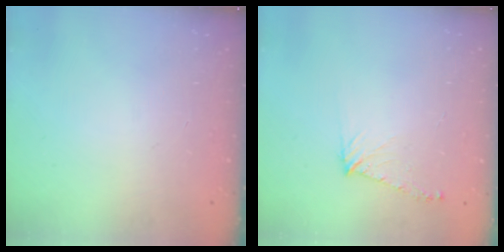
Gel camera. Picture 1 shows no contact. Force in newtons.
{"total": 7.1, "press": 7.0, "slide": 0.8}